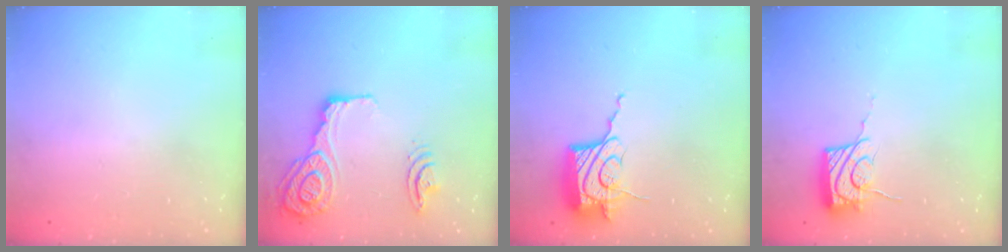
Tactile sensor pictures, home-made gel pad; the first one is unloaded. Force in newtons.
{"total": 17.9, "press": 17.6, "slide": 3.7}
{"total": 17.2, "press": 17.1, "slide": 0.7}
{"total": 12.2, "press": 12.0, "slide": 1.8}